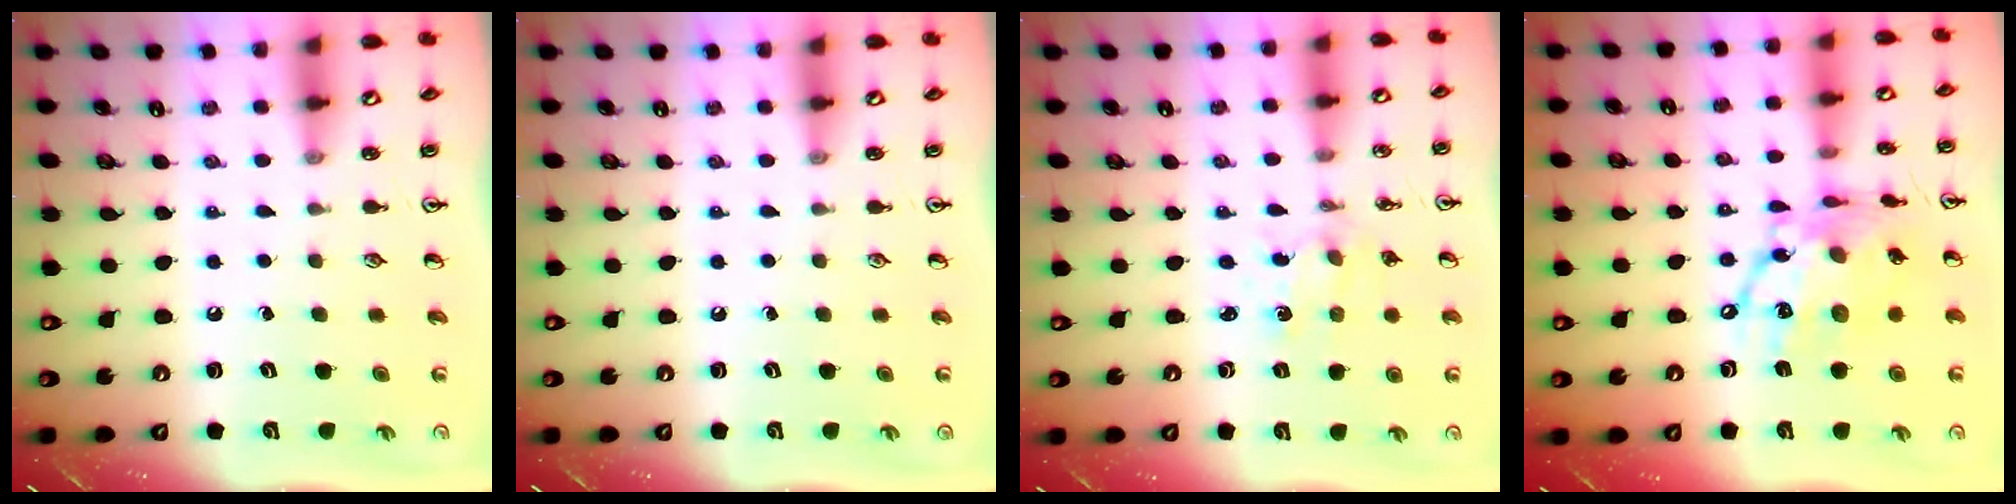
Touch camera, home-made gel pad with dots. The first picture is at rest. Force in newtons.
{"total": 0.0}
{"total": 1.2, "press": 1.1, "slide": 0.3}
{"total": 16.4, "press": 16.3, "slide": 1.9}